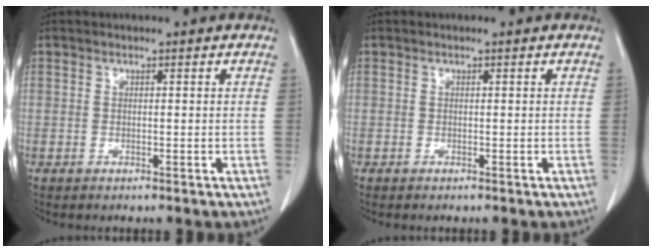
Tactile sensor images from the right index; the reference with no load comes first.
{"total": 0.0}